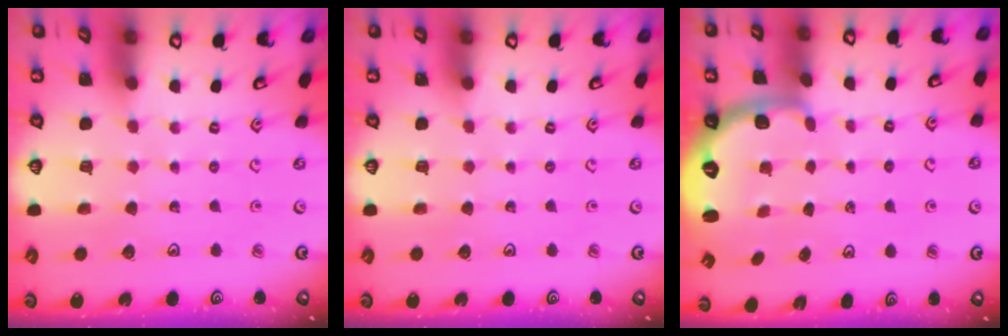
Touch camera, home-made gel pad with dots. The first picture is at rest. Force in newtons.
{"total": 0.0}
{"total": 2.6, "press": 1.6, "slide": 2.1}